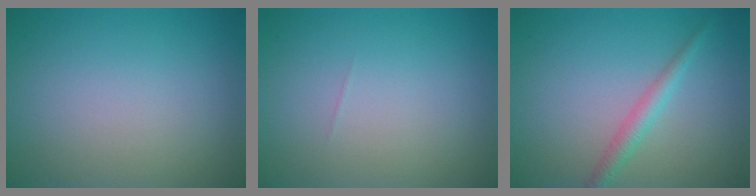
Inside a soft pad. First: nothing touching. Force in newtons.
{"total": 0.0}
{"total": 1.9, "press": 1.9, "slide": 0.0}